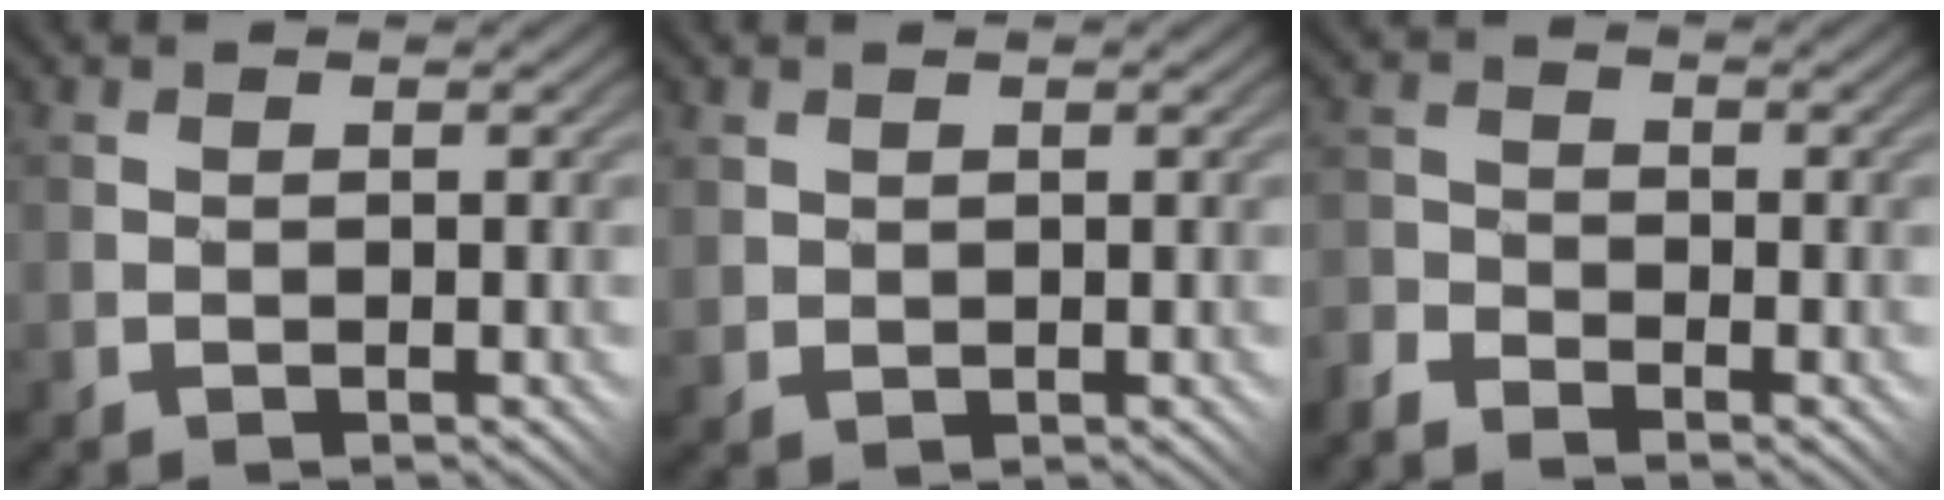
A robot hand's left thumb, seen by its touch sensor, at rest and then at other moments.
{"total": 1.6, "force": [0.9, 1.3, 0.4], "torque": [-0.019, -0.004, 0.021]}
{"total": 3.5, "force": [-3.1, 1.5, 0.7], "torque": [-0.021, 0.002, -0.071]}